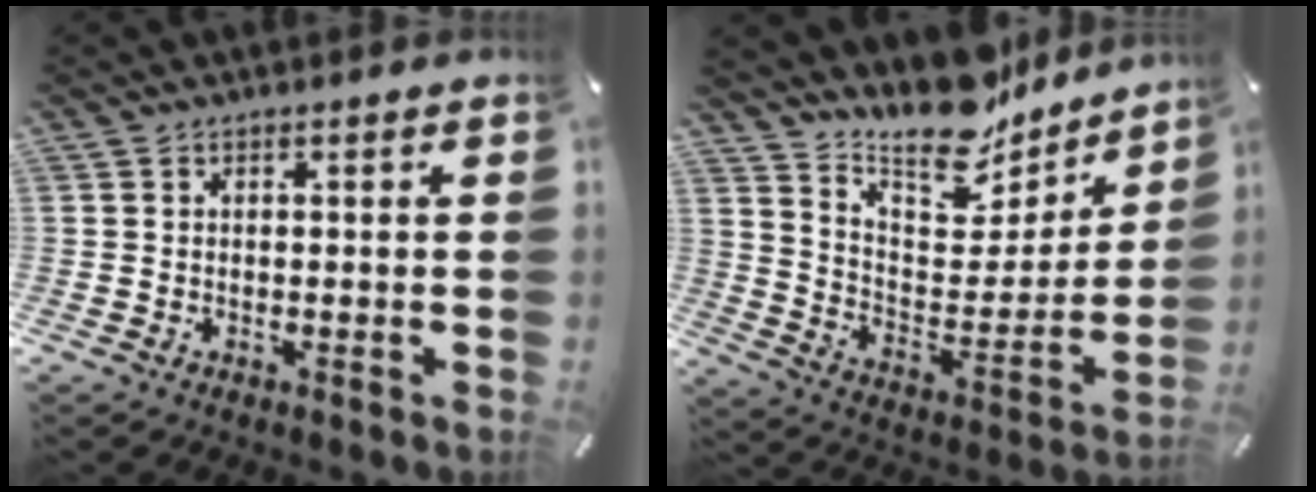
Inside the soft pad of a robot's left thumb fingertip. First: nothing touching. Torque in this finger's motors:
{"motor_torque": [1.58, -1.08, 0.91, -1.86, 0.00]}